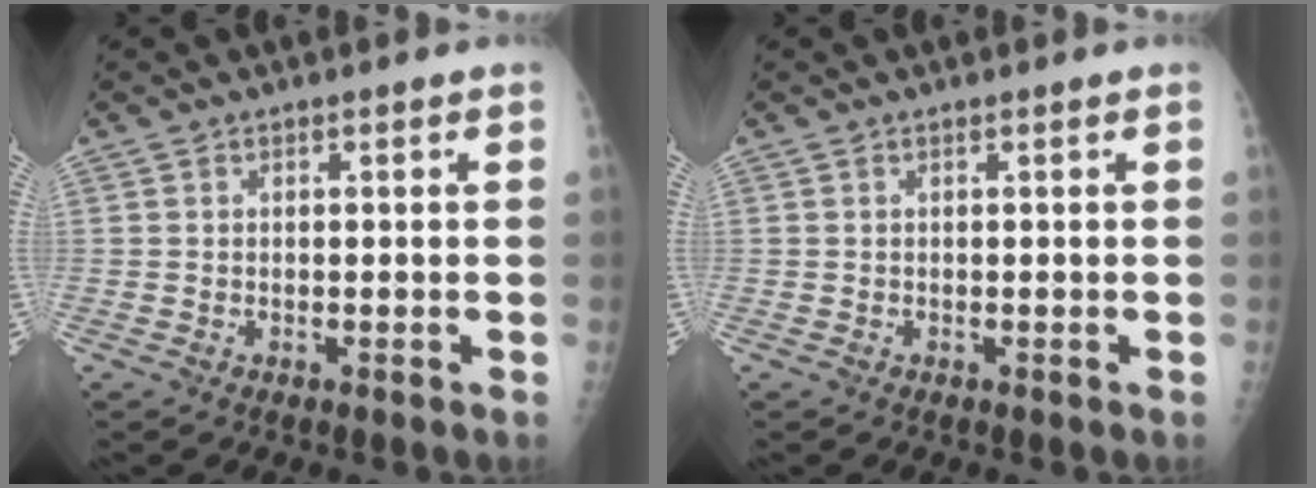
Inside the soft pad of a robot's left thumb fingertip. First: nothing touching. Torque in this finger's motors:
{"motor_torque": [-0.03, 0.09, -0.07, -0.05, 0.00]}